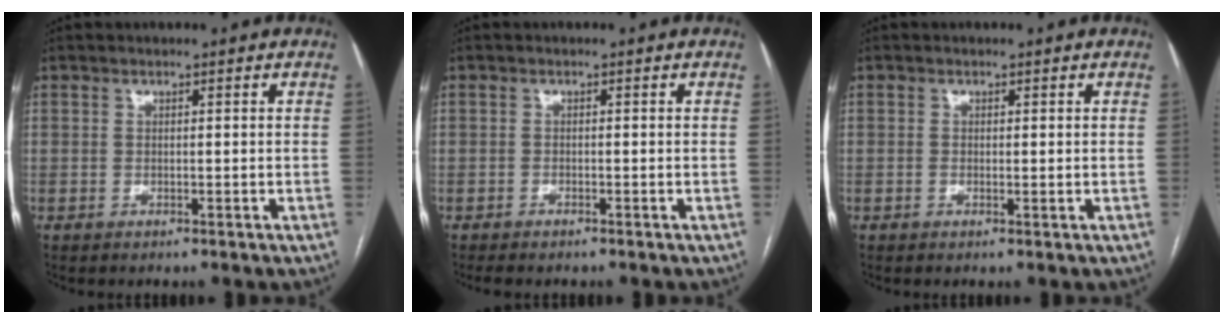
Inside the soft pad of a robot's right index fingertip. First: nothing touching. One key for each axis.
{"total": 2.1, "fx": -1.8, "fy": 0.5, "fz": 0.9, "tx": -0.014, "ty": -0.005, "tz": -0.023}
{"total": 0.8, "fx": -0.1, "fy": 0.3, "fz": 0.7, "tx": -0.014, "ty": -0.002, "tz": 0.000}